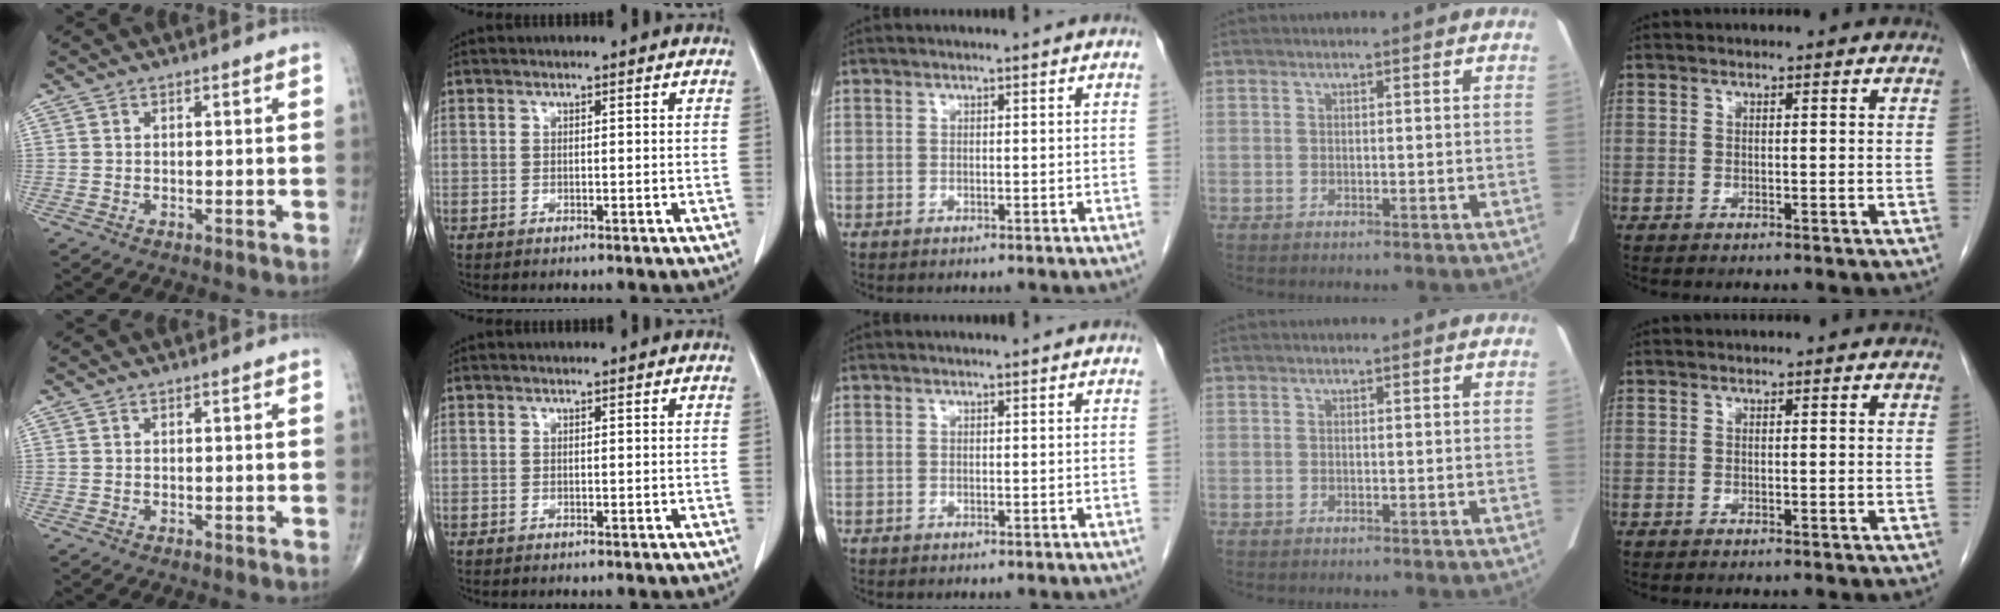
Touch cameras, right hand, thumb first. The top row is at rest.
{}